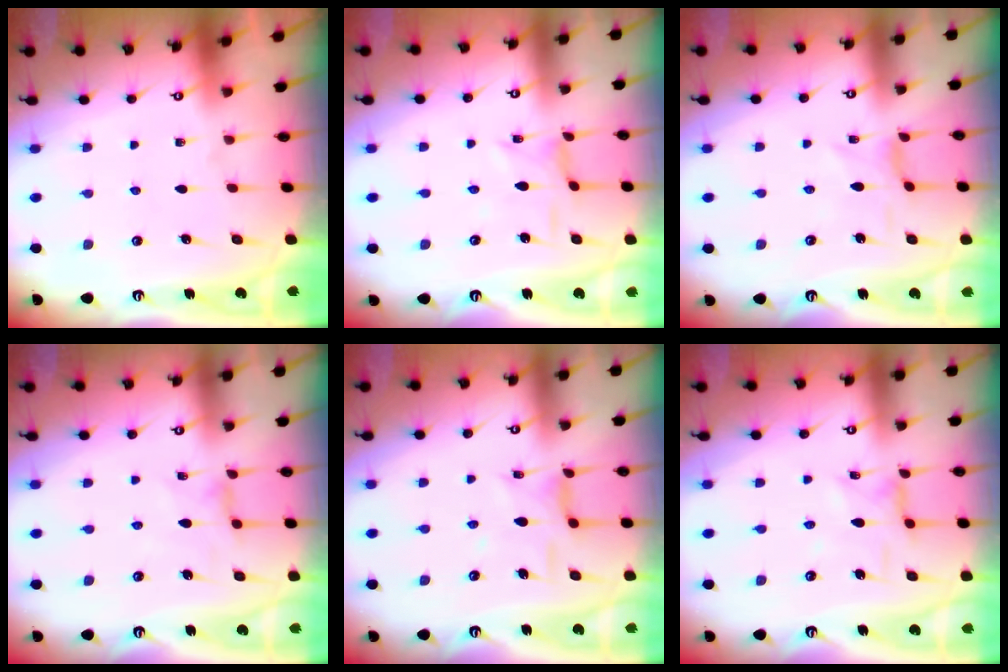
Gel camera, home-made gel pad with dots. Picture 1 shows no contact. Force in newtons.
{"total": 1.7, "press": 1.6, "slide": 0.3}
{"total": 1.8, "press": 1.7, "slide": 0.4}
{"total": 2.5, "press": 2.5, "slide": 0.5}
{"total": 7.0, "press": 7.0, "slide": 0.6}
{"total": 1.8, "press": 1.8, "slide": 0.3}